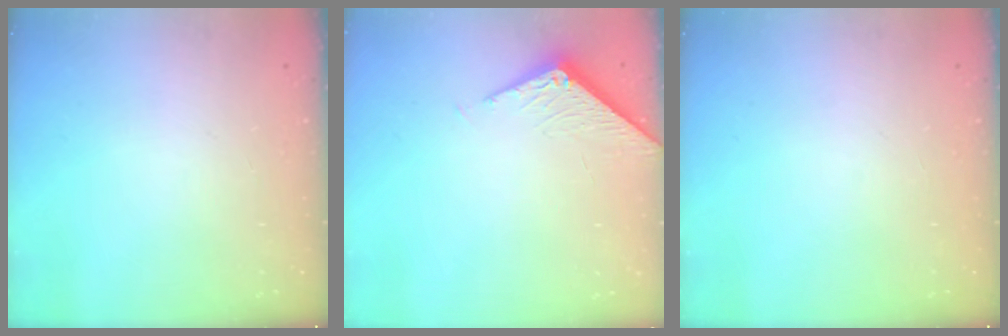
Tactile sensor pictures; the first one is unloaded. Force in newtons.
{"total": 4.0, "press": 4.0, "slide": 0.1}
{"total": 0.0}